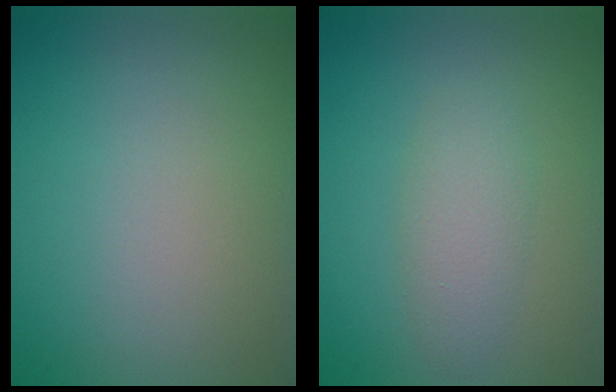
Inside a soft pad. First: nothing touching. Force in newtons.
{"total": 2.4, "press": 2.4, "slide": 0.0}